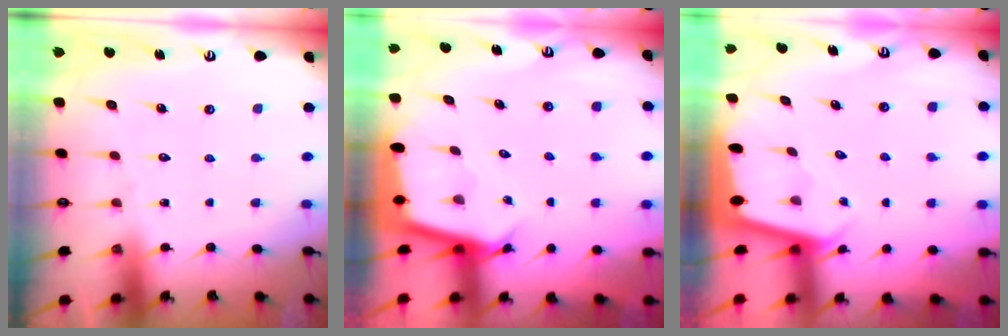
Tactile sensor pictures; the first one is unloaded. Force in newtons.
{"total": 2.8, "press": 2.8, "slide": 0.2}
{"total": 1.9, "press": 1.9, "slide": 0.1}